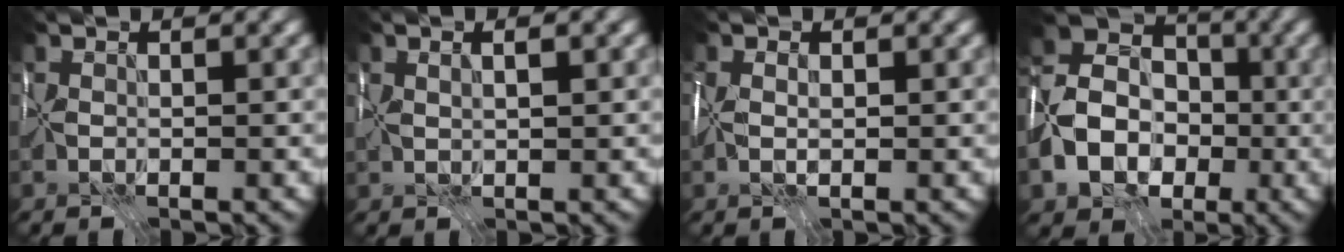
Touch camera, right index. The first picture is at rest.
{"total": 1.8, "force": [0.8, 0.6, 1.5], "torque": [-0.016, -0.003, 0.007]}
{"total": 2.4, "force": [0.1, 1.4, 2.0], "torque": [-0.042, -0.001, 0.002]}
{"total": 9.5, "force": [-2.7, 7.5, 5.1], "torque": [-0.110, -0.009, -0.060]}